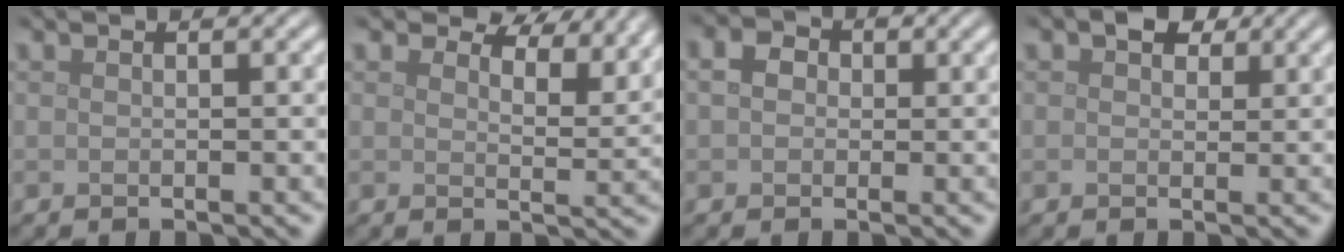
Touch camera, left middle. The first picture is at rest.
{"total": 6.6, "force": [5.5, 2.4, 2.9], "torque": [-0.047, 0.006, 0.065]}
{"total": 2.6, "force": [0.3, 2.2, 1.3], "torque": [-0.026, 0.005, -0.009]}
{"total": 2.5, "force": [1.0, 1.8, 1.4], "torque": [-0.023, 0.001, 0.011]}